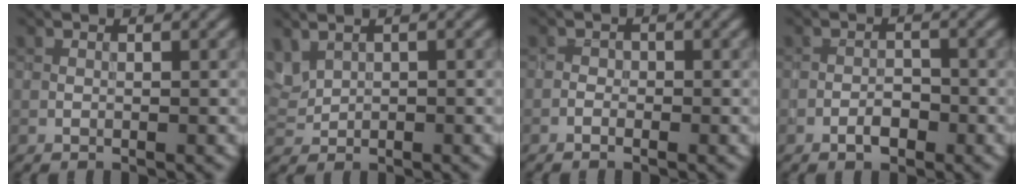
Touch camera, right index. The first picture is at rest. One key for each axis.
{"total": 2.1, "fx": 1.0, "fy": 1.3, "fz": 1.3, "tx": -0.029, "ty": 0.007, "tz": 0.027}
{"total": 1.0, "fx": -0.6, "fy": 0.6, "fz": 0.6, "tx": 0.005, "ty": 0.004, "tz": -0.015}
{"total": 1.8, "fx": -1.1, "fy": 0.9, "fz": 1.1, "tx": -0.014, "ty": 0.004, "tz": -0.021}